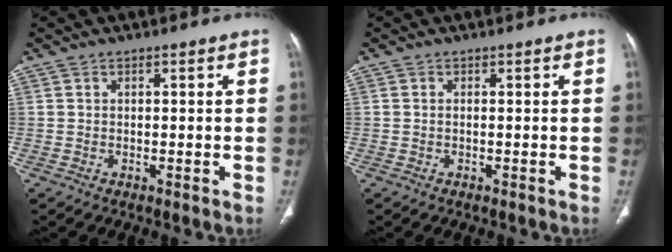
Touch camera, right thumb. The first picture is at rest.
{"total": 0.0}